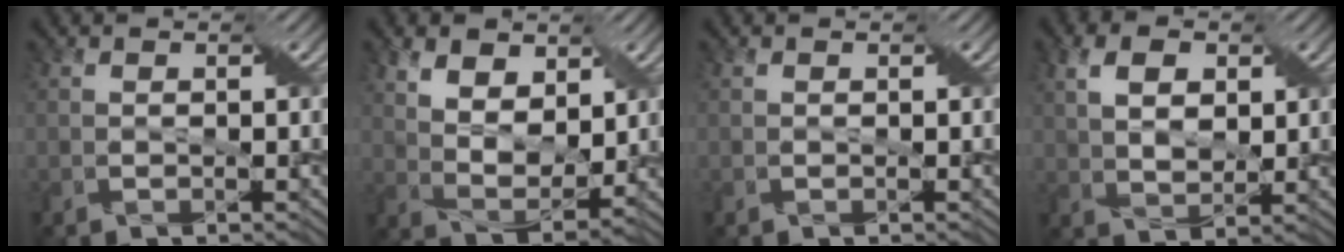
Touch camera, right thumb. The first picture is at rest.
{"total": 7.7, "force": [3.9, 4.5, 5.0], "torque": [-0.115, -0.006, 0.072]}
{"total": 0.0}
{"total": 5.7, "force": [2.0, 3.5, 4.0], "torque": [-0.083, 0.004, 0.036]}